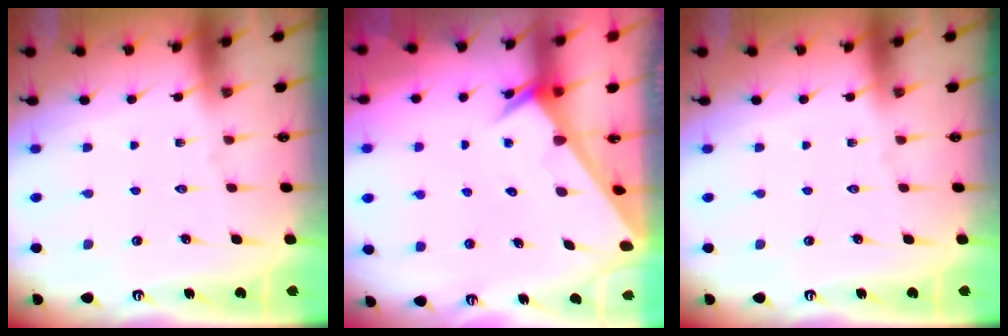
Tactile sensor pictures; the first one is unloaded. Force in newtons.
{"total": 2.4, "press": 2.4, "slide": 0.0}
{"total": 0.0}